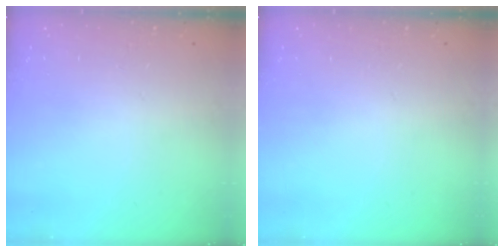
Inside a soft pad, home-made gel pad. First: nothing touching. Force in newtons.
{"total": 0.0}